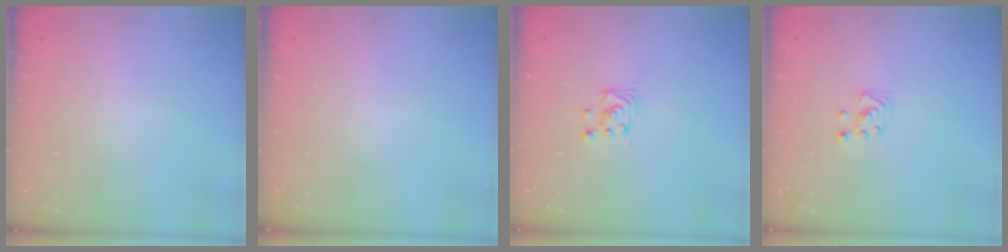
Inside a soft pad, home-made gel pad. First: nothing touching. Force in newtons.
{"total": 0.0}
{"total": 3.7, "press": 3.7, "slide": 0.3}
{"total": 2.0, "press": 2.0, "slide": 0.2}